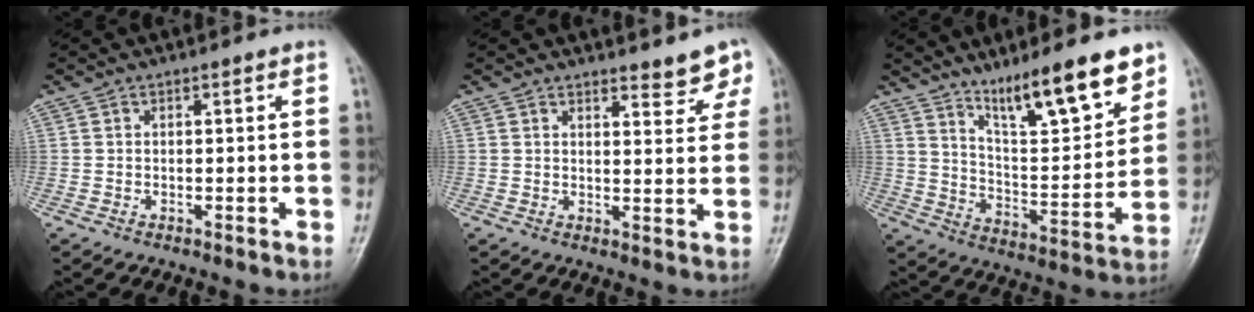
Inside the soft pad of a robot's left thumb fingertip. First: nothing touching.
{"total": 5.1, "force": [4.6, 1.8, 1.4], "torque": [0.008, -0.033, 0.046]}
{"total": 16.2, "force": [11.5, 3.6, 10.8], "torque": [-0.142, -0.074, 0.198]}